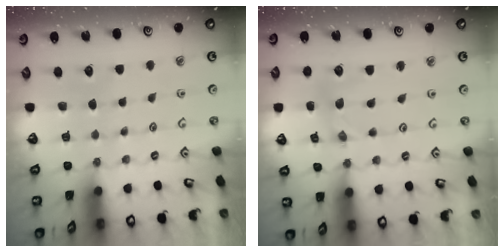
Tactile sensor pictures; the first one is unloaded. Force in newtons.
{"total": 1.4, "press": 1.4, "slide": 0.3}